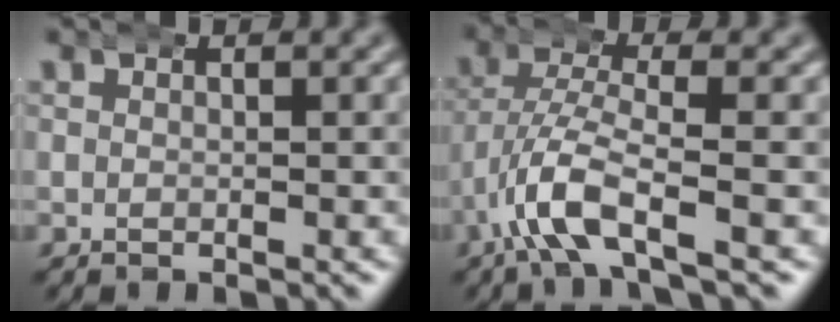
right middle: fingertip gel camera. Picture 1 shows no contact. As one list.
[{"total": 4.7, "force": [-1.7, 1.4, 4.1], "torque": [-0.110, -0.021, -0.016]}]